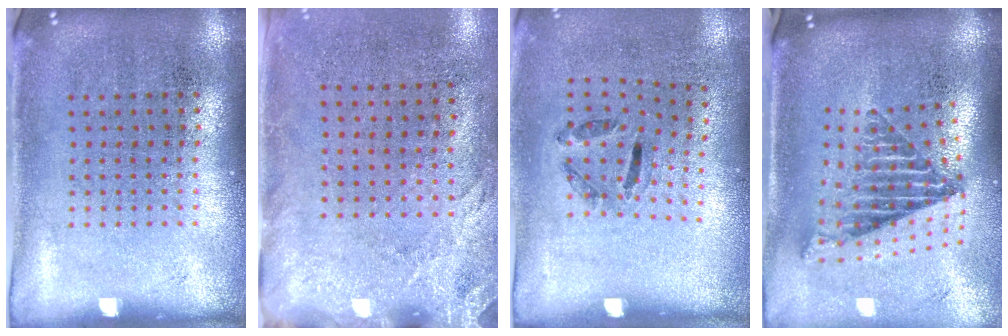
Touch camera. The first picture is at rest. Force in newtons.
{"total": 2.7, "press": 2.1, "slide": 1.6}
{"total": 1.3, "press": 0.6, "slide": 1.1}
{"total": 2.6, "press": 1.7, "slide": 1.9}